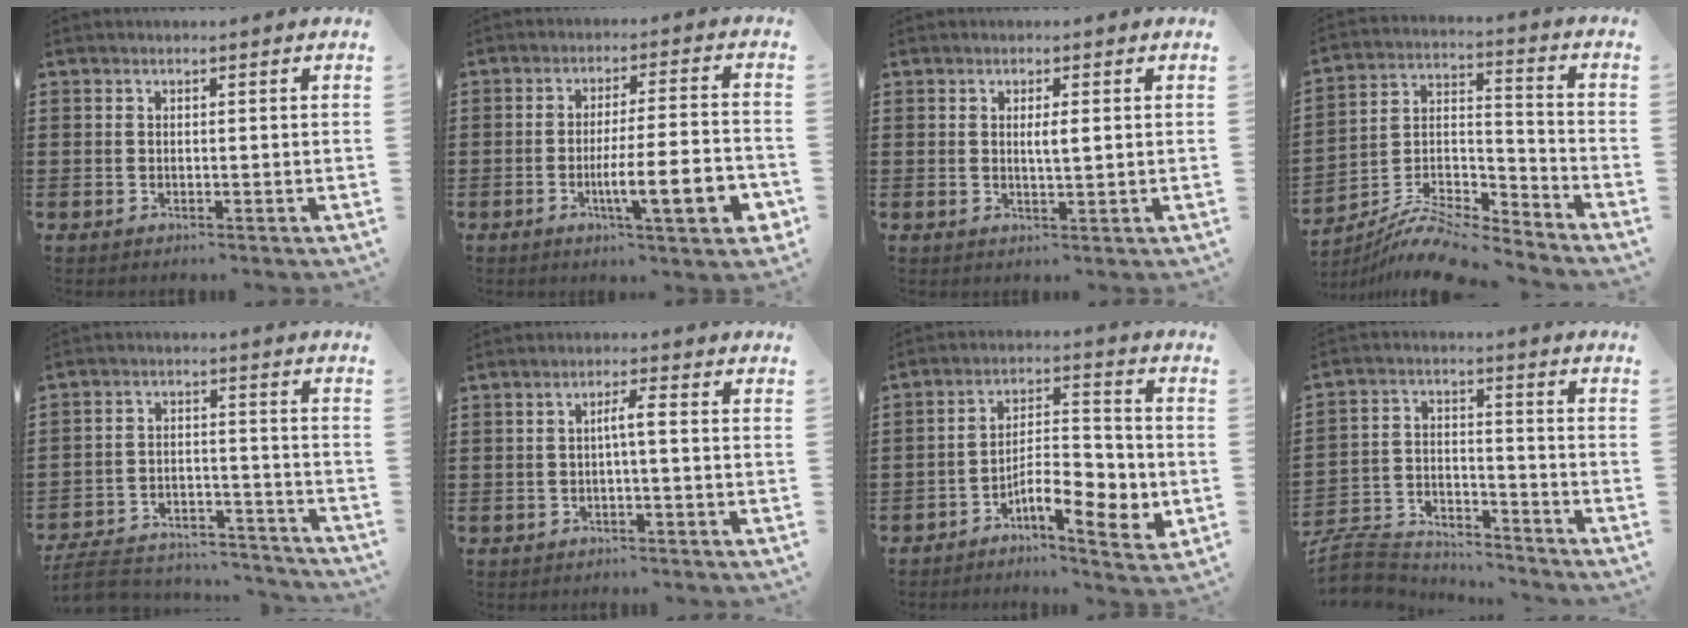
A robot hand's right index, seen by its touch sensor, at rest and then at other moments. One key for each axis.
{"total": 10.6, "fx": -3.5, "fy": 2.0, "fz": 9.8, "tx": -0.159, "ty": -0.008, "tz": -0.059}
{"total": 1.9, "fx": 0.4, "fy": 0.3, "fz": 1.8, "tx": -0.036, "ty": 0.002, "tz": 0.004}
{"total": 10.0, "fx": -9.3, "fy": 1.8, "fz": 3.1, "tx": -0.058, "ty": 0.020, "tz": -0.186}
{"total": 8.2, "fx": -7.7, "fy": 1.8, "fz": 2.2, "tx": -0.043, "ty": 0.019, "tz": -0.151}
{"total": 2.6, "fx": -0.3, "fy": 0.0, "fz": 2.6, "tx": -0.049, "ty": 0.001, "tz": -0.008}
{"total": 8.7, "fx": -4.2, "fy": 2.8, "fz": 7.1, "tx": -0.123, "ty": 0.007, "tz": -0.072}
{"total": 7.2, "fx": -6.9, "fy": 1.7, "fz": 0.9, "tx": -0.035, "ty": 0.009, "tz": -0.142}